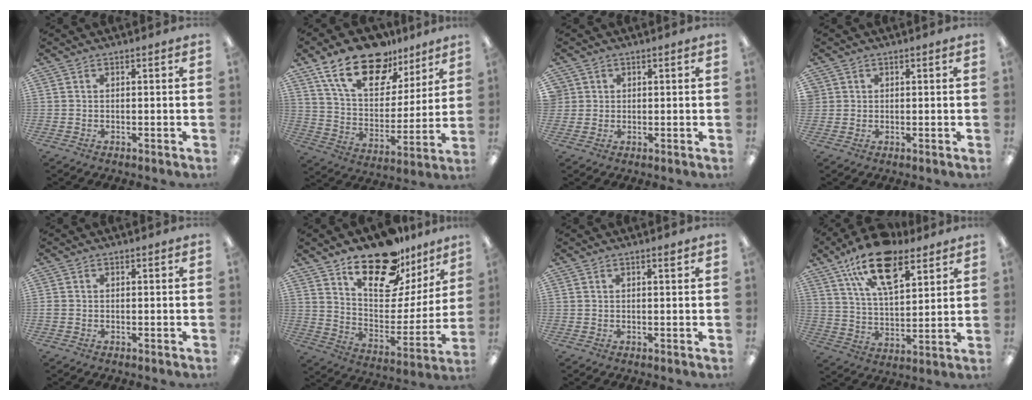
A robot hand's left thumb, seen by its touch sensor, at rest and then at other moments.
{"total": 20.2, "force": [13.5, 10.3, 10.9], "torque": [-0.193, -0.069, 0.240]}
{"total": 2.1, "force": [0.6, 2.0, -0.5], "torque": [0.010, -0.001, 0.009]}
{"total": 1.4, "force": [0.4, 1.3, -0.4], "torque": [0.015, -0.002, 0.005]}
{"total": 0.6, "force": [-0.3, 0.6, 0.1], "torque": [0.001, 0.001, -0.006]}
{"total": 21.2, "force": [16.2, 9.3, 10.1], "torque": [-0.152, -0.113, 0.279]}
{"total": 1.0, "force": [0.6, 0.2, 0.7], "torque": [-0.007, -0.003, 0.009]}
{"total": 17.8, "force": [11.1, 8.2, 11.2], "torque": [-0.187, -0.046, 0.192]}